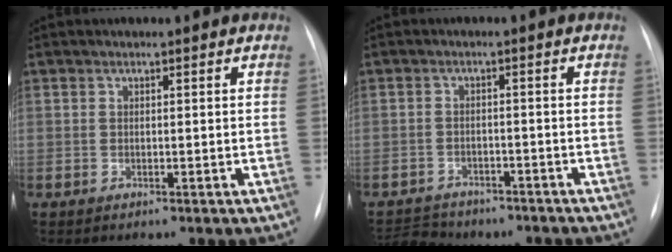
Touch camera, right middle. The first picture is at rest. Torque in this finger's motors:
{"motor_torque": [0.74, -0.91, 0.14, 0.02]}